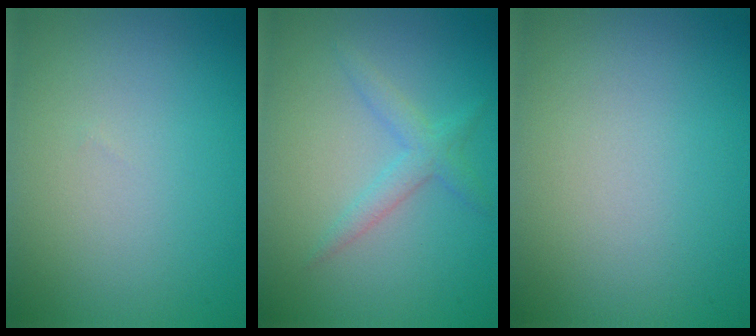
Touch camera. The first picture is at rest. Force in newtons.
{"total": 1.9, "press": 1.9, "slide": 0.0}
{"total": 0.0}